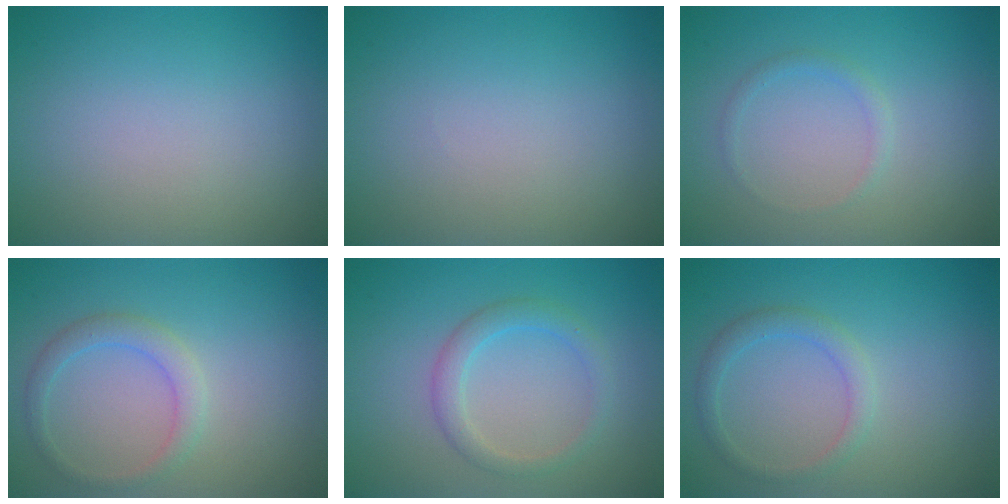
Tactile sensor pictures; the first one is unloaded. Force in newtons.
{"total": 0.0}
{"total": 0.9, "press": 0.9, "slide": 0.1}
{"total": 2.2, "press": 2.2, "slide": 0.2}
{"total": 2.3, "press": 2.3, "slide": 0.1}
{"total": 1.9, "press": 1.9, "slide": 0.1}